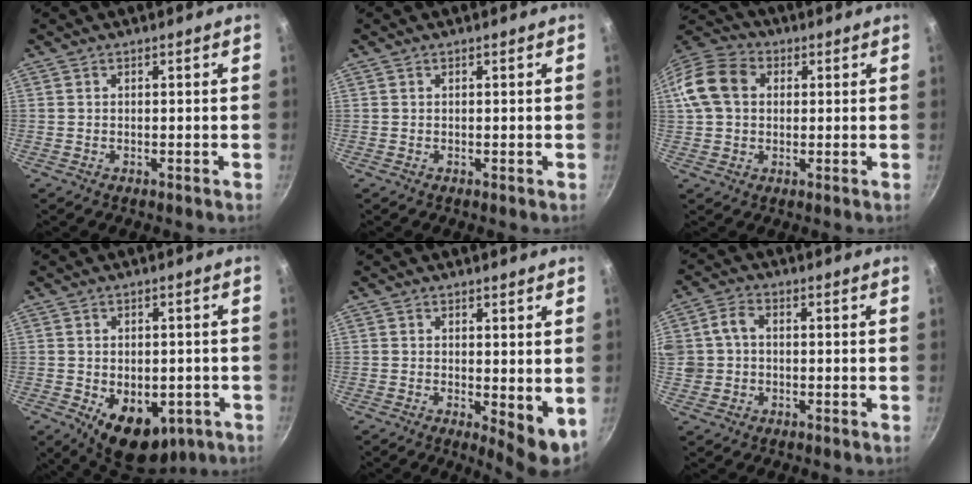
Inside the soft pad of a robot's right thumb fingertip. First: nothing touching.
{"total": 0.0}
{"total": 12.3, "force": [2.0, 9.5, 7.6], "torque": [-0.134, 0.027, 0.020]}
{"total": 12.3, "force": [-4.2, 7.8, 8.5], "torque": [-0.083, -0.003, -0.041]}
{"total": 6.2, "force": [0.2, 2.5, 5.7], "torque": [-0.066, -0.010, 0.008]}
{"total": 5.4, "force": [0.0, 4.4, 3.1], "torque": [-0.053, 0.015, -0.005]}